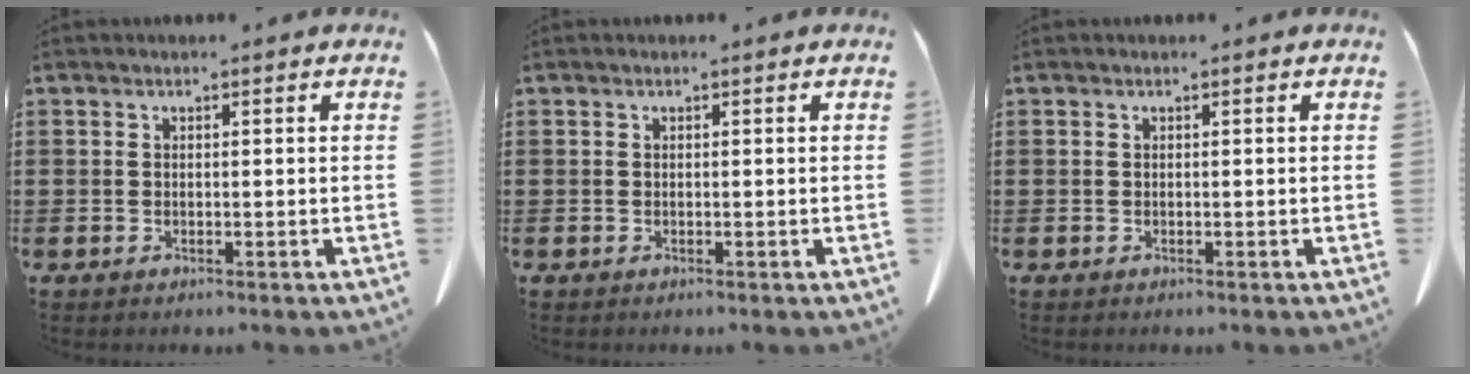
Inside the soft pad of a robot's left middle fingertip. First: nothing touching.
{"total": 0.0}
{"total": 0.0}